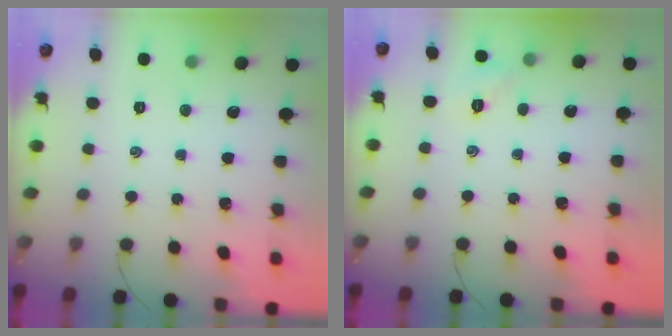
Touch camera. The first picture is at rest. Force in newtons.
{"total": 2.6, "press": 2.6, "slide": 0.6}